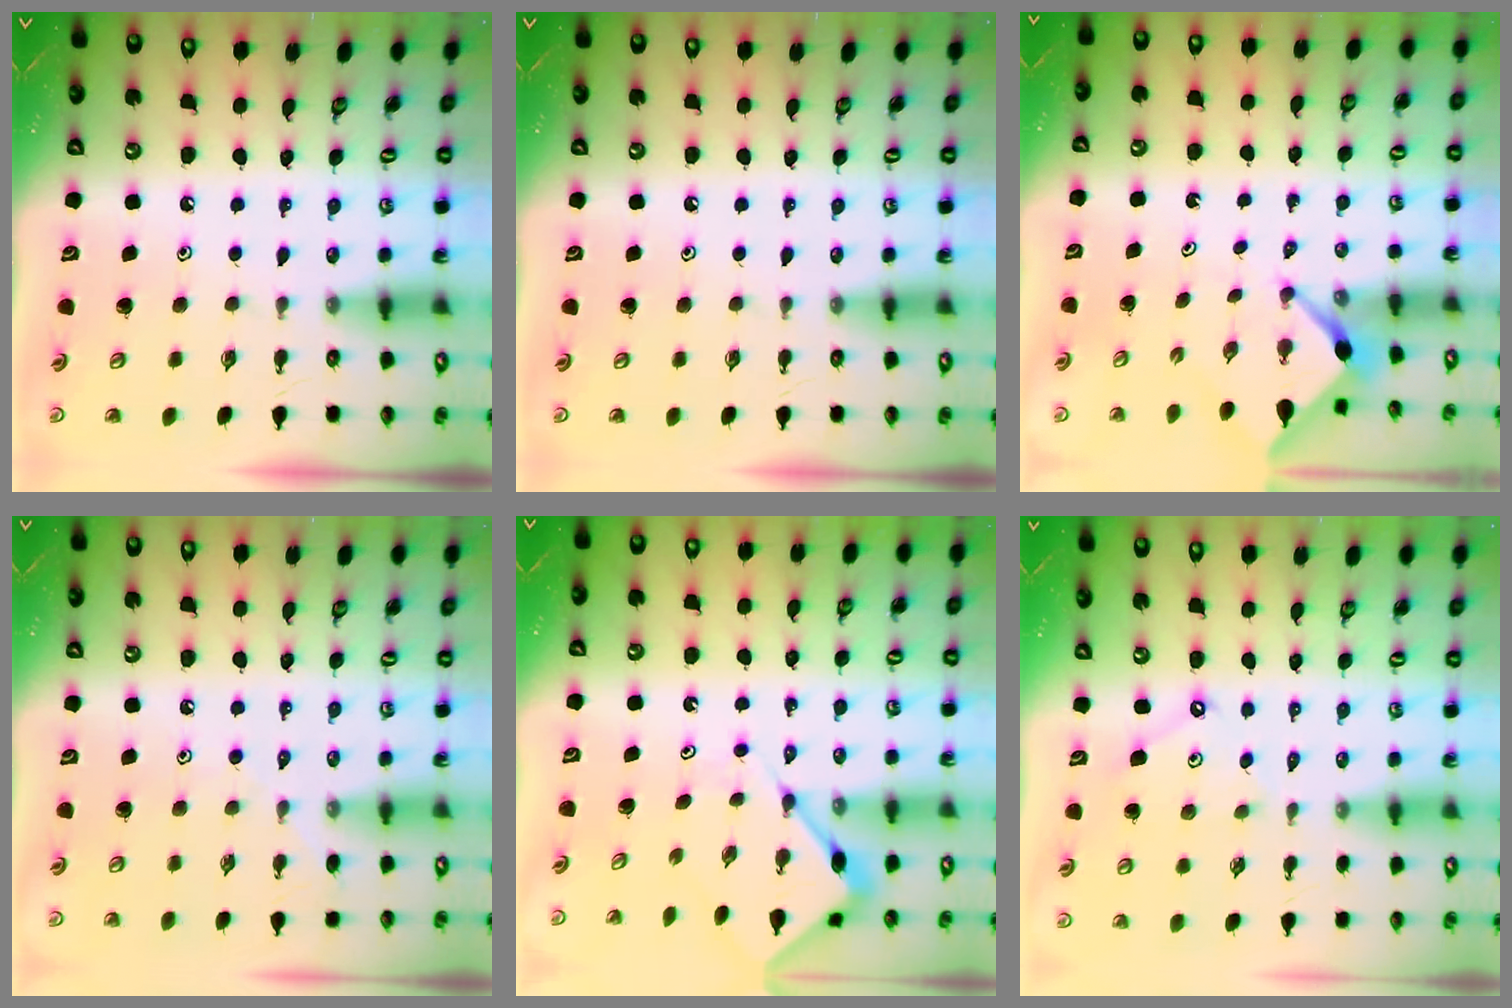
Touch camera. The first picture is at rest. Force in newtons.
{"total": 0.0}
{"total": 2.6, "press": 2.6, "slide": 0.3}
{"total": 5.7, "press": 5.6, "slide": 0.7}
{"total": 6.1, "press": 6.1, "slide": 0.5}
{"total": 5.0, "press": 5.0, "slide": 0.5}